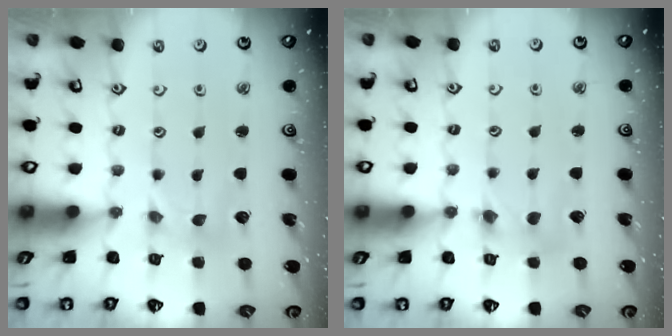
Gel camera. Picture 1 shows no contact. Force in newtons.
{"total": 1.9, "press": 1.9, "slide": 0.2}